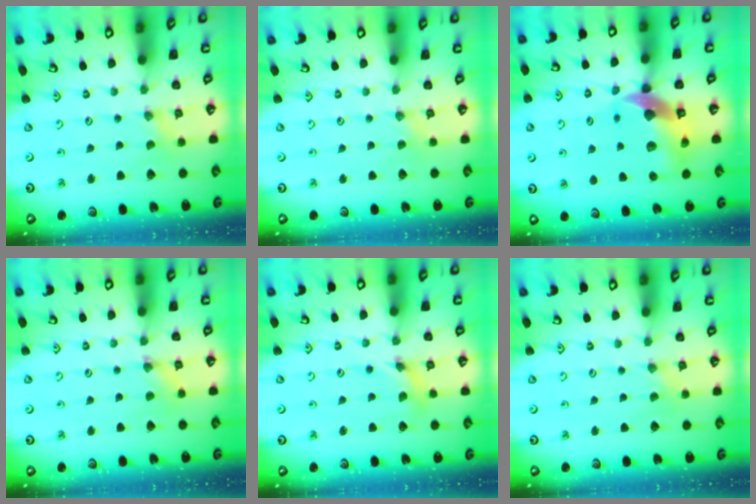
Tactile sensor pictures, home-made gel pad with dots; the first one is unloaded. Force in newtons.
{"total": 0.9, "press": 0.8, "slide": 0.2}
{"total": 14.1, "press": 13.9, "slide": 2.2}
{"total": 1.0, "press": 1.0, "slide": 0.3}
{"total": 3.5, "press": 3.5, "slide": 0.5}
{"total": 0.0}